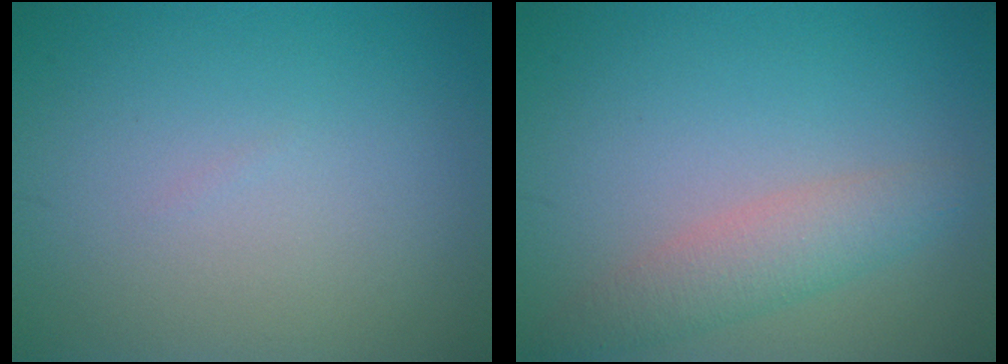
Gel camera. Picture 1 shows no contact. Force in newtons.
{"total": 3.1, "press": 3.1, "slide": 0.2}